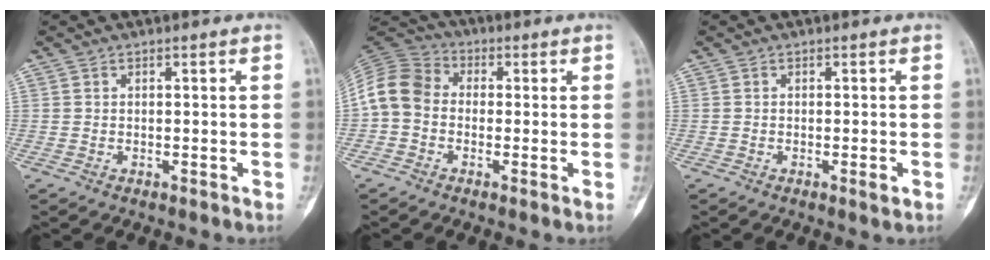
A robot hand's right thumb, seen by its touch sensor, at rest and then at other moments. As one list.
[{"total": 9.3, "force": [-0.8, 7.7, 5.3], "torque": [-0.096, 0.029, -0.032]}, {"total": 1.2, "force": [-0.4, 0.2, 1.1], "torque": [-0.018, -0.003, -0.006]}]